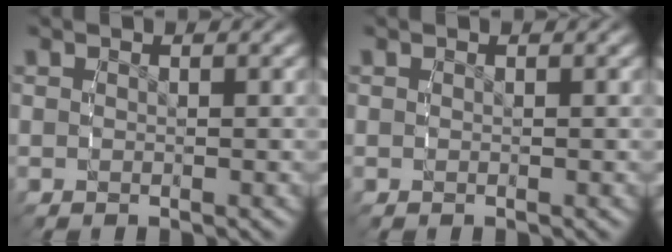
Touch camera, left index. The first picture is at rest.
{"total": 0.0}